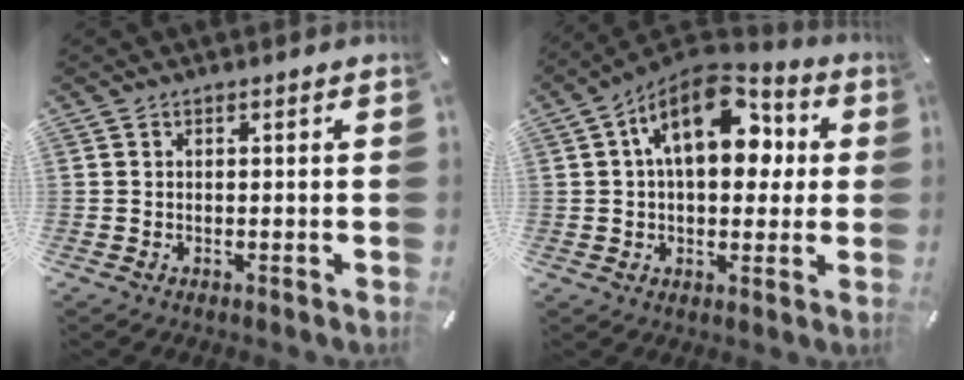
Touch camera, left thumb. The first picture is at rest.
{"total": 18.0, "force": [5.7, 10.9, 13.1], "torque": [-0.212, -0.018, 0.096]}